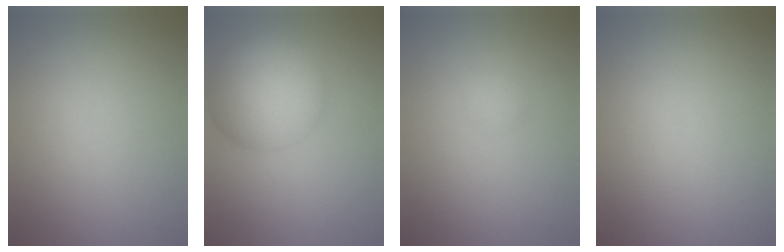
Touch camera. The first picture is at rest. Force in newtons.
{"total": 7.9, "press": 7.9, "slide": 0.2}
{"total": 0.7, "press": 0.7, "slide": 0.0}
{"total": 0.0}